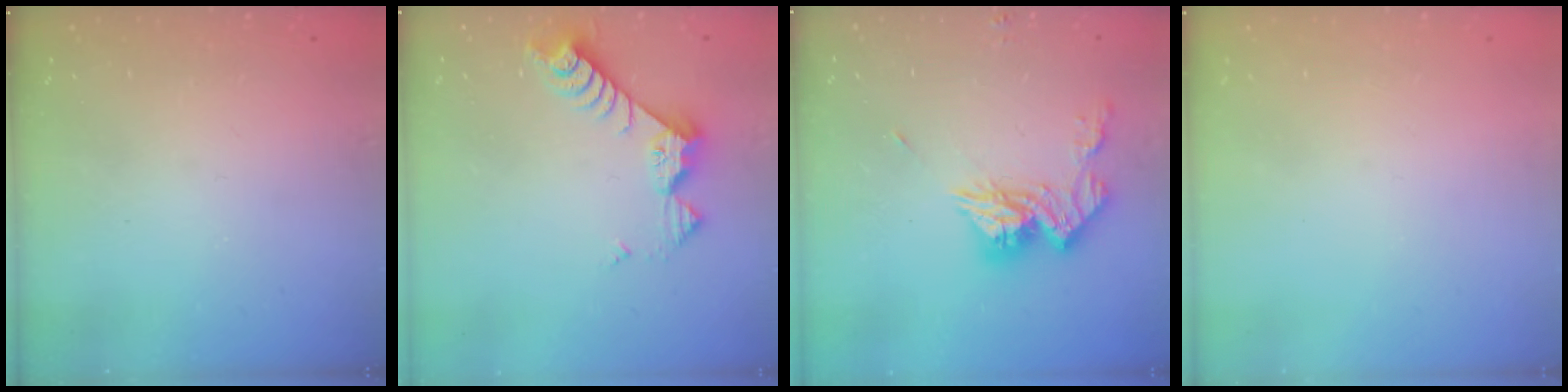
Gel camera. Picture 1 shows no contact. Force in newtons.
{"total": 8.6, "press": 8.5, "slide": 0.8}
{"total": 12.3, "press": 12.2, "slide": 1.0}
{"total": 0.0}